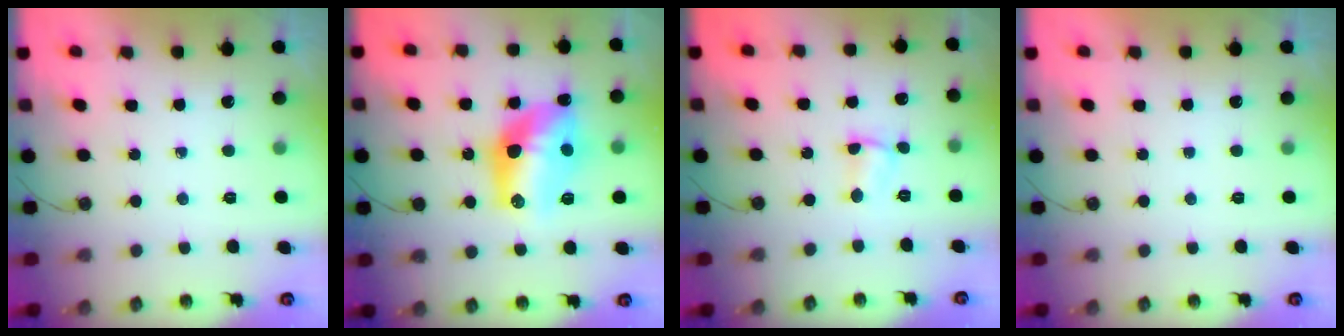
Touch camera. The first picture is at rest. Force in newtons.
{"total": 15.0, "press": 14.9, "slide": 1.2}
{"total": 1.5, "press": 1.4, "slide": 0.5}
{"total": 0.0}